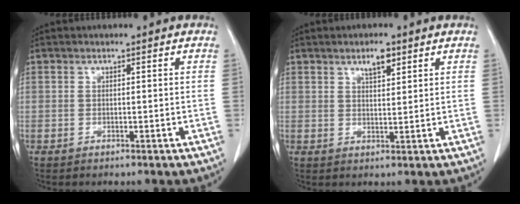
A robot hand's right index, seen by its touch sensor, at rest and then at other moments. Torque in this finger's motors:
{"motor_torque": [0.06, 0.04, 0.00, 0.02]}